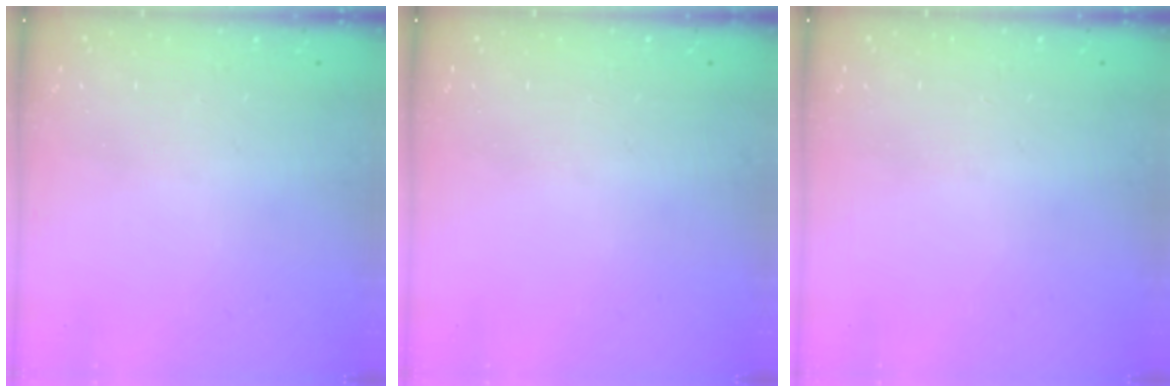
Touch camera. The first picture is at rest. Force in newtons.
{"total": 0.0}
{"total": 0.0}